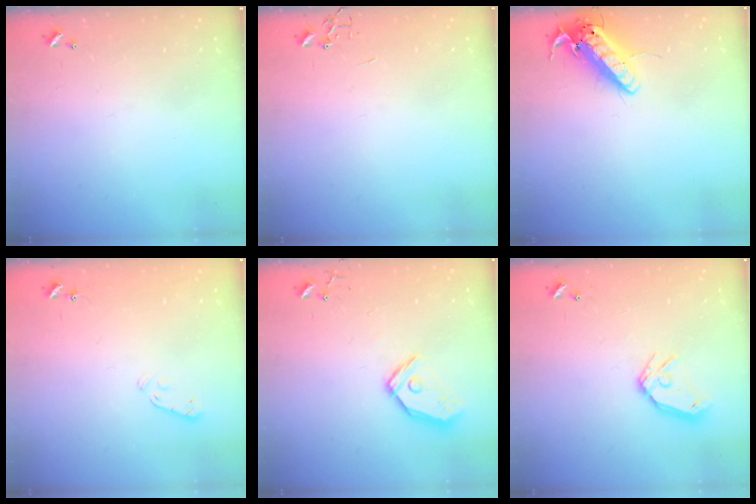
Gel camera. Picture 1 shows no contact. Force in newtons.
{"total": 0.0}
{"total": 14.9, "press": 14.7, "slide": 2.8}
{"total": 3.8, "press": 3.7, "slide": 0.7}
{"total": 12.4, "press": 12.2, "slide": 1.9}
{"total": 11.2, "press": 11.0, "slide": 1.8}